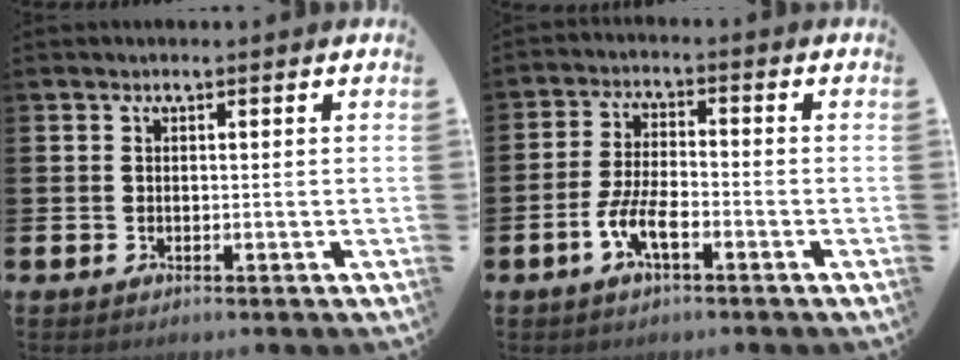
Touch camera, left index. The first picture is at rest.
{"total": 4.9, "force": [-2.2, 1.7, 4.0], "torque": [-0.087, 0.002, -0.045]}